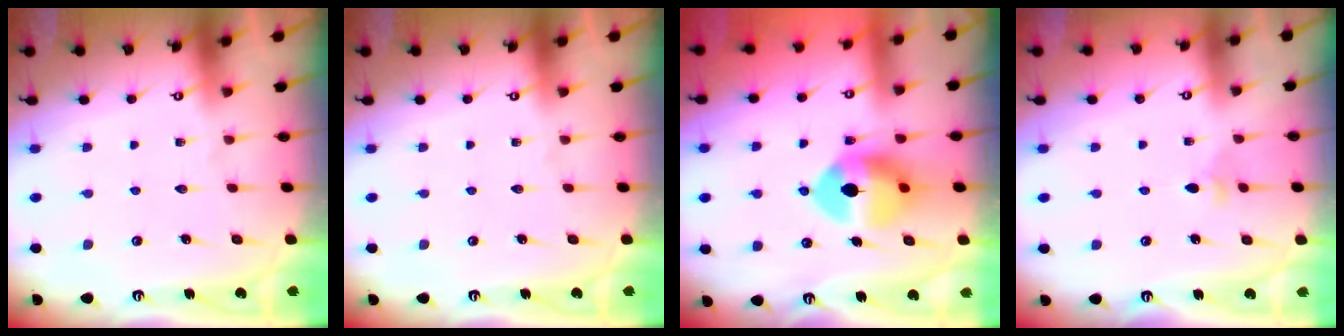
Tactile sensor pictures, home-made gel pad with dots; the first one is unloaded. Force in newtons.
{"total": 0.0}
{"total": 10.6, "press": 10.5, "slide": 1.6}
{"total": 3.1, "press": 3.0, "slide": 0.7}